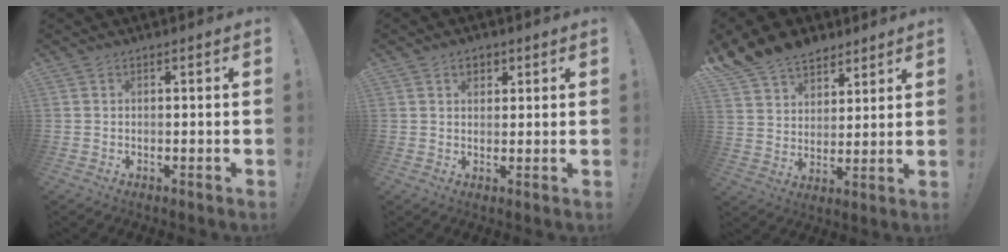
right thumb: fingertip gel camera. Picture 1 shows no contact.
{"total": 3.6, "force": [1.6, 2.7, 1.7], "torque": [-0.024, 0.002, 0.027]}
{"total": 12.4, "force": [9.5, 7.3, 3.1], "torque": [-0.076, -0.063, 0.188]}